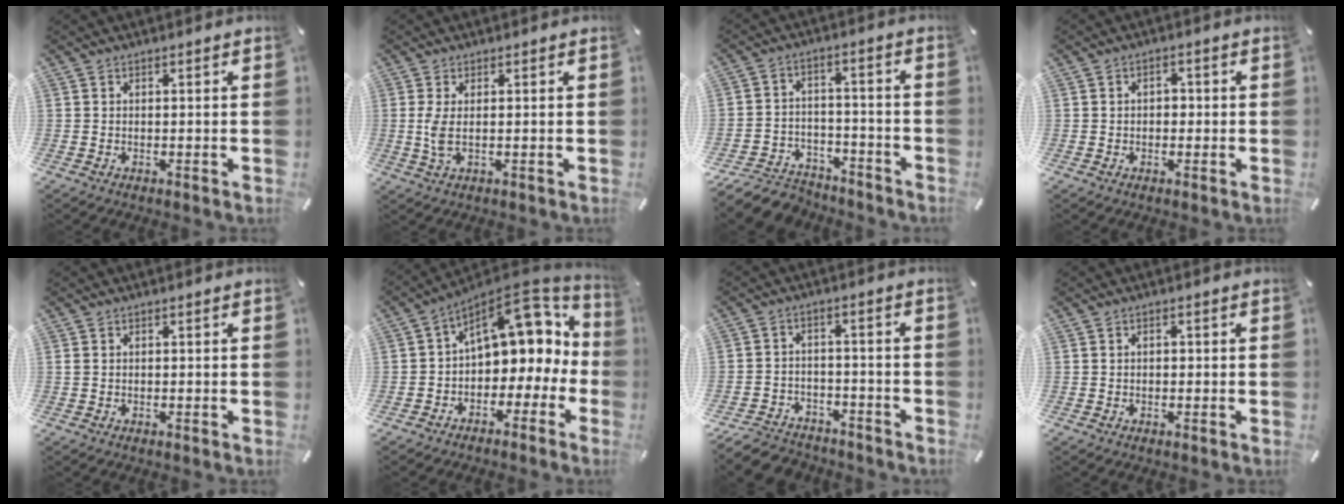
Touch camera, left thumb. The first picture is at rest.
{"total": 4.7, "force": [0.2, 1.4, 4.5], "torque": [-0.096, -0.005, 0.002]}
{"total": 8.9, "force": [-7.3, 4.7, 2.3], "torque": [-0.033, 0.043, -0.134]}
{"total": 2.2, "force": [-0.2, 1.6, 1.5], "torque": [-0.023, 0.004, -0.009]}
{"total": 0.7, "force": [0.1, 0.5, 0.5], "torque": [-0.010, 0.004, -0.001]}
{"total": 15.4, "force": [5.9, 10.1, 10.0], "torque": [-0.134, -0.043, 0.104]}
{"total": 6.1, "force": [-5.0, 3.3, 1.4], "torque": [-0.031, 0.021, -0.097]}
{"total": 1.1, "force": [0.0, 0.7, 0.9], "torque": [-0.017, 0.005, -0.002]}